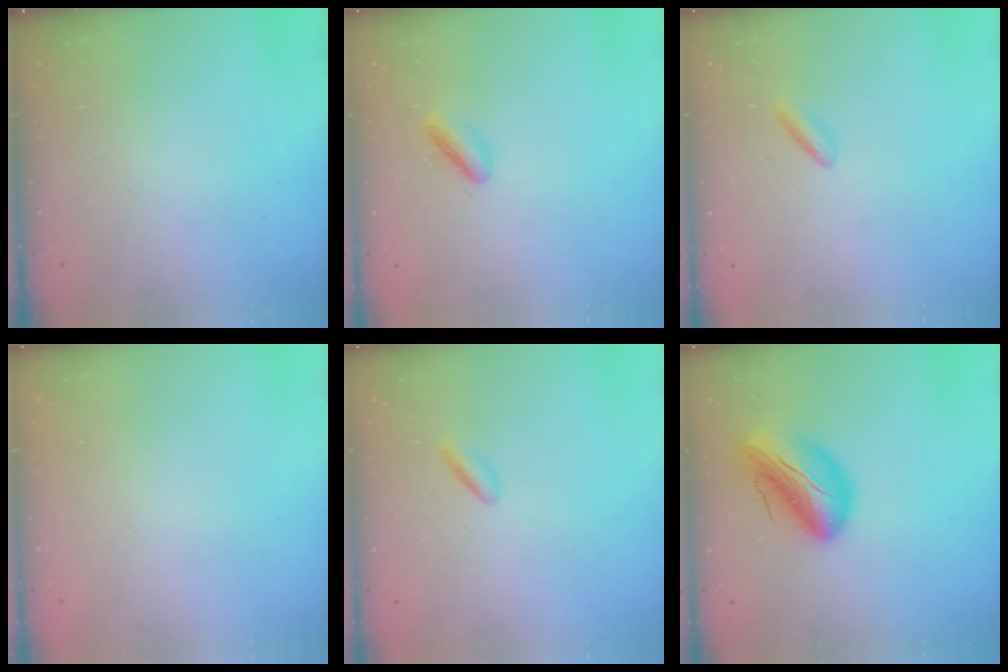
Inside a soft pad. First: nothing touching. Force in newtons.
{"total": 3.5, "press": 3.5, "slide": 0.6}
{"total": 1.8, "press": 1.6, "slide": 0.8}
{"total": 2.2, "press": 2.2, "slide": 0.1}
{"total": 1.0, "press": 0.7, "slide": 0.7}
{"total": 17.3, "press": 16.7, "slide": 4.2}